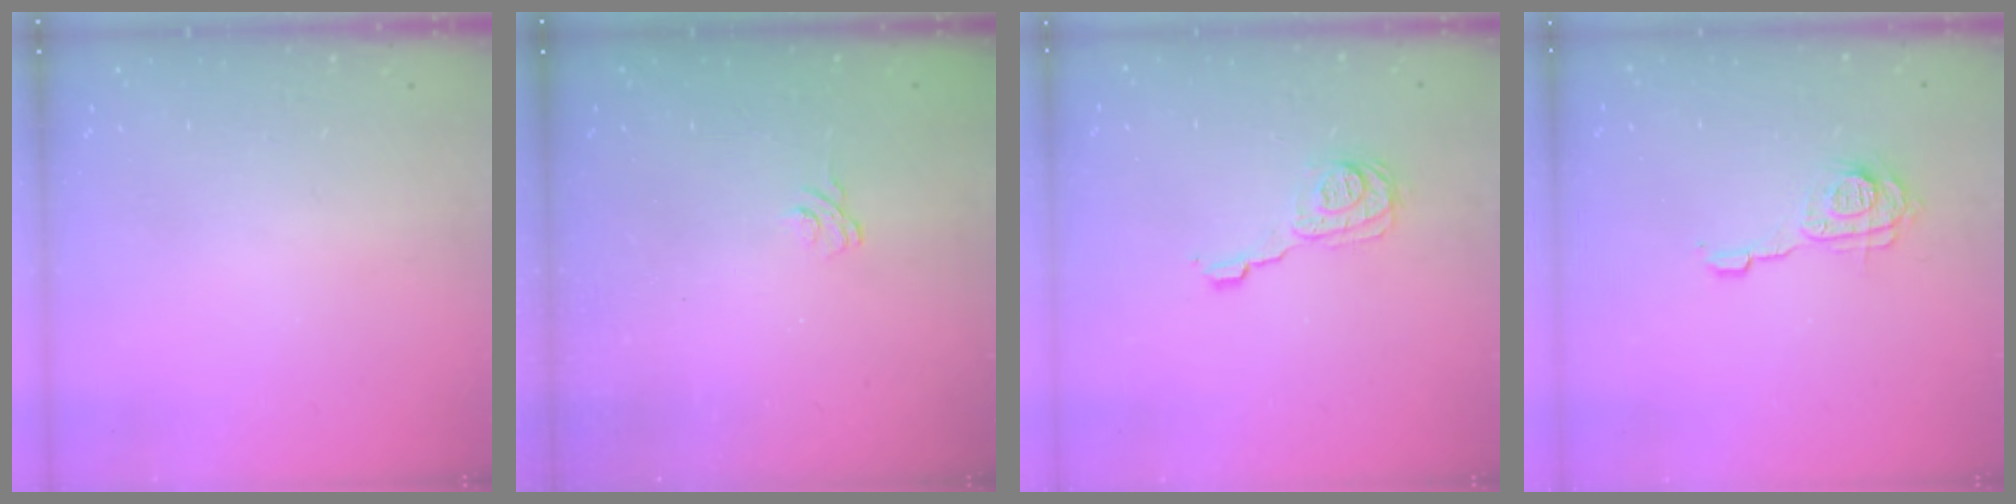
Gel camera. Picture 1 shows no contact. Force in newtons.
{"total": 2.5, "press": 2.1, "slide": 1.3}
{"total": 10.3, "press": 10.2, "slide": 1.3}
{"total": 9.0, "press": 9.0, "slide": 0.6}